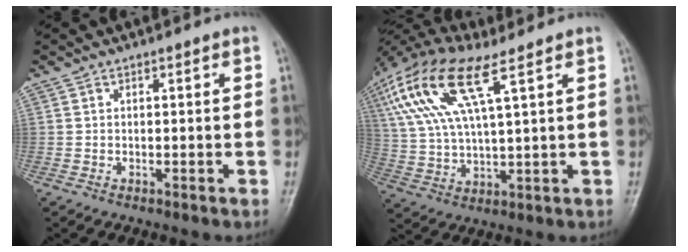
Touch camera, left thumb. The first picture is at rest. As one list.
[{"total": 17.6, "force": [8.0, 5.7, 14.6], "torque": [-0.326, 0.008, 0.153]}]